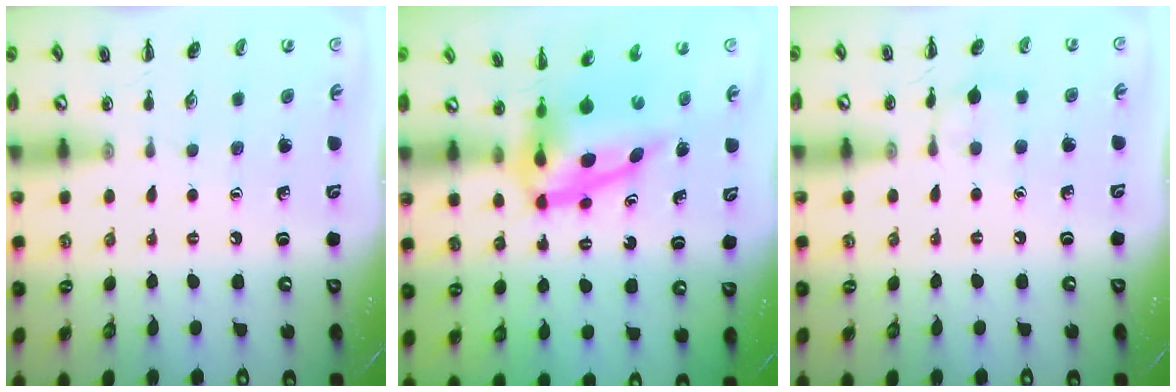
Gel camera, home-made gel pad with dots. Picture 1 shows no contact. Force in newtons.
{"total": 7.9, "press": 7.5, "slide": 2.3}
{"total": 6.2, "press": 5.9, "slide": 1.8}